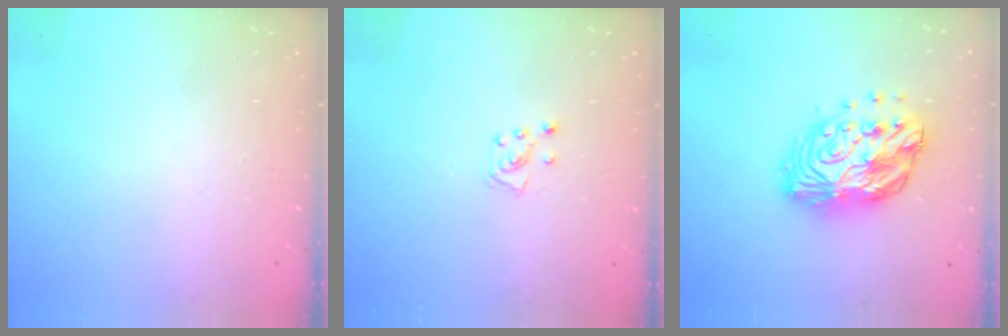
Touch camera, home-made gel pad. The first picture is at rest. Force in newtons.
{"total": 5.9, "press": 5.8, "slide": 0.7}
{"total": 15.7, "press": 15.6, "slide": 1.2}